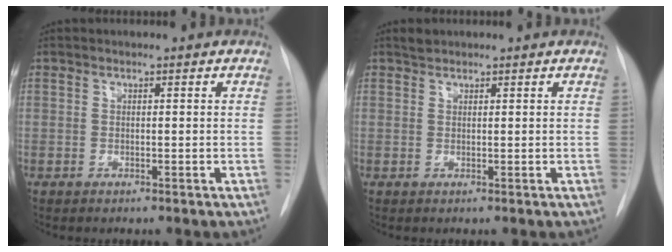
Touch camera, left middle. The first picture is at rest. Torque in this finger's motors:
{"motor_torque": [0.14, -0.12, 0.05, 0.00]}